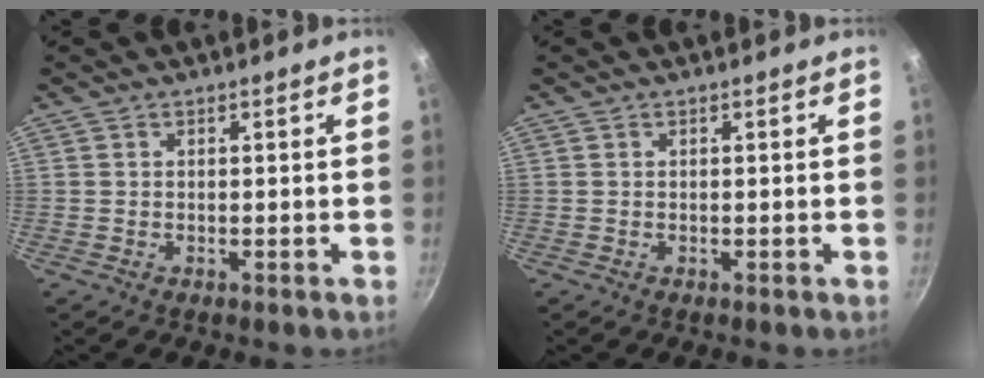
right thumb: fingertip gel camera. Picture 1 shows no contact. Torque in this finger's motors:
{"motor_torque": [-0.03, 0.05, -0.04, 0.03, 0.00]}